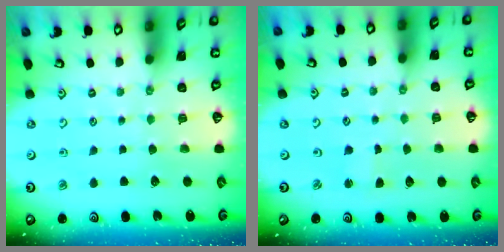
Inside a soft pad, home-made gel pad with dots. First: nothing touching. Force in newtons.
{"total": 1.4, "press": 1.3, "slide": 0.3}